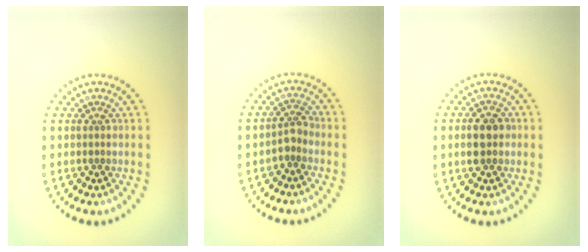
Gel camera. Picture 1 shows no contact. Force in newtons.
{"total": 1.8, "press": 1.5, "slide": 1.0}
{"total": 3.1, "press": 3.1, "slide": 0.3}